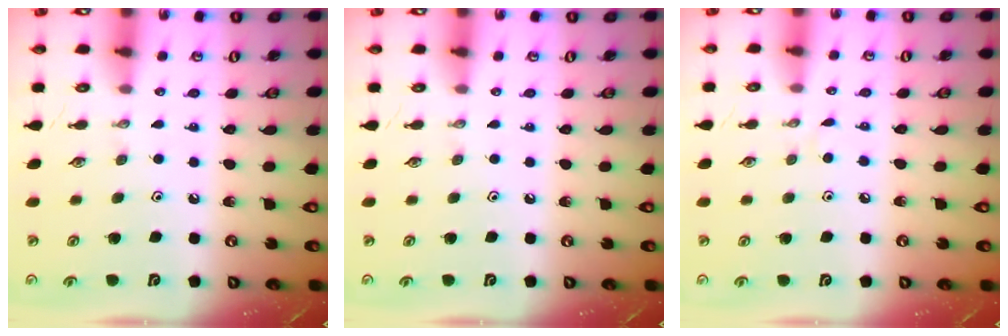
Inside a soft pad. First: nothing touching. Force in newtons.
{"total": 0.0}
{"total": 2.1, "press": 2.1, "slide": 0.3}